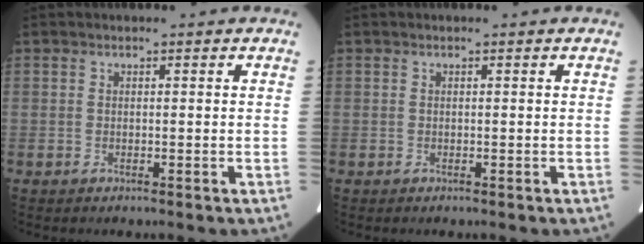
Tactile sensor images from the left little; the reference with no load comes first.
{"total": 0.0}